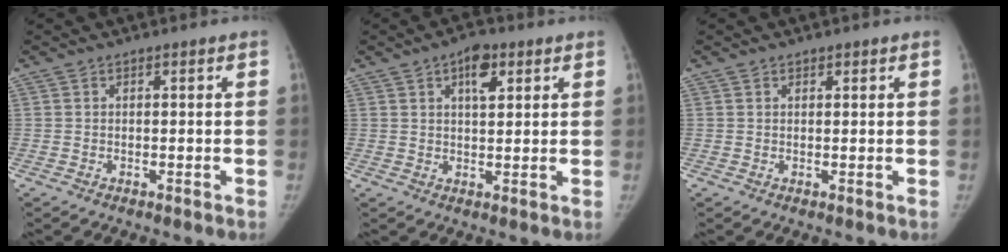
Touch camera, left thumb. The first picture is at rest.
{"total": 5.5, "force": [2.6, 2.8, 3.9], "torque": [-0.044, -0.008, 0.038]}
{"total": 0.8, "force": [0.6, 0.5, 0.1], "torque": [0.006, -0.004, 0.007]}